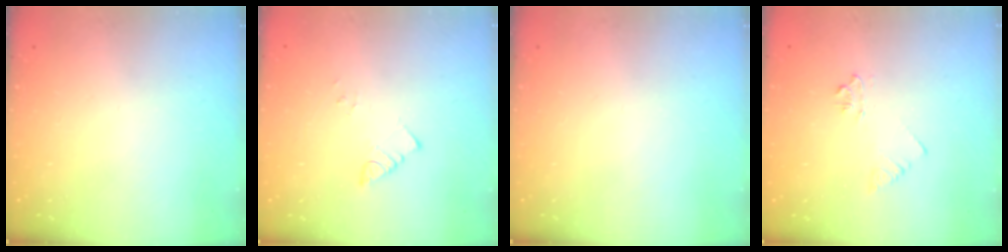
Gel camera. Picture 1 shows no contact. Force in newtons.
{"total": 2.4, "press": 2.4, "slide": 0.1}
{"total": 0.0}
{"total": 4.4, "press": 4.3, "slide": 0.7}